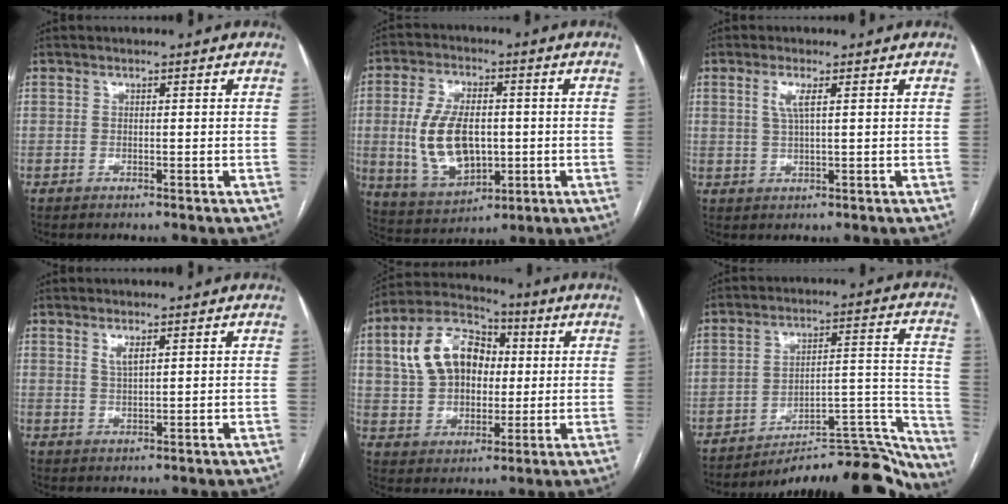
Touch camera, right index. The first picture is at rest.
{"total": 12.4, "force": [-0.4, 6.9, 10.3], "torque": [-0.216, 0.006, 0.008]}
{"total": 2.7, "force": [1.0, 0.3, 2.5], "torque": [-0.058, 0.000, 0.021]}
{"total": 2.1, "force": [1.2, 0.4, 1.6], "torque": [-0.036, -0.003, 0.026]}
{"total": 13.1, "force": [2.7, 9.3, 8.9], "torque": [-0.190, 0.039, 0.049]}
{"total": 24.6, "force": [-23.5, 3.5, 6.5], "torque": [-0.013, 0.041, -0.318]}